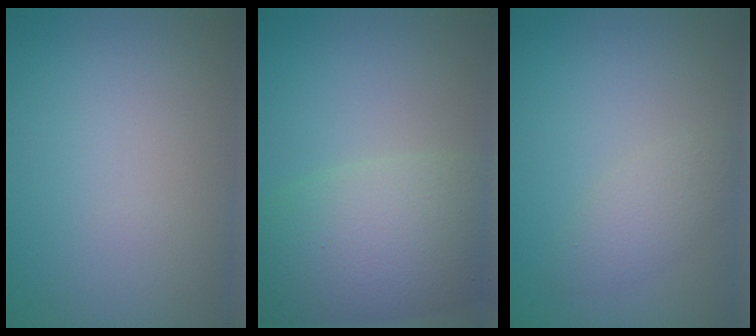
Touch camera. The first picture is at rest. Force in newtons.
{"total": 8.4, "press": 8.4, "slide": 0.3}
{"total": 2.1, "press": 2.1, "slide": 0.1}